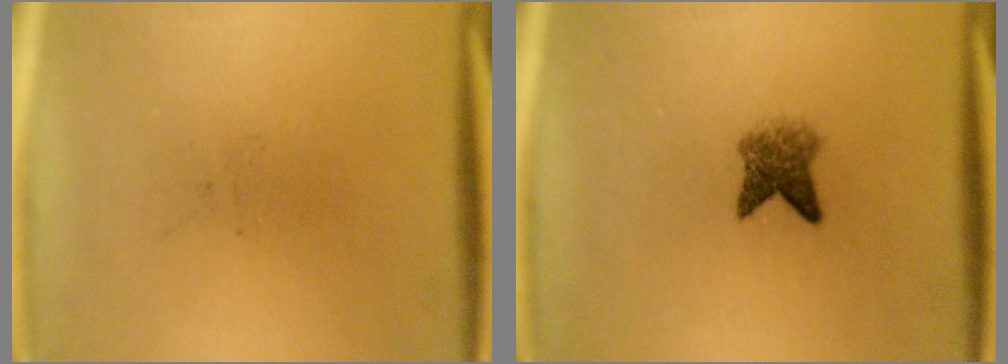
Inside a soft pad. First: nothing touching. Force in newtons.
{"total": 3.4}